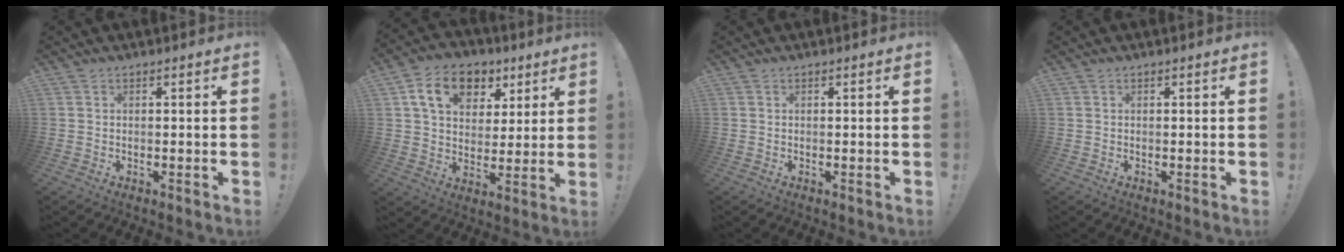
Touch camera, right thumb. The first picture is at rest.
{"total": 14.2, "force": [6.5, 10.2, 7.4], "torque": [-0.110, -0.020, 0.123]}
{"total": 0.0}
{"total": 0.0}